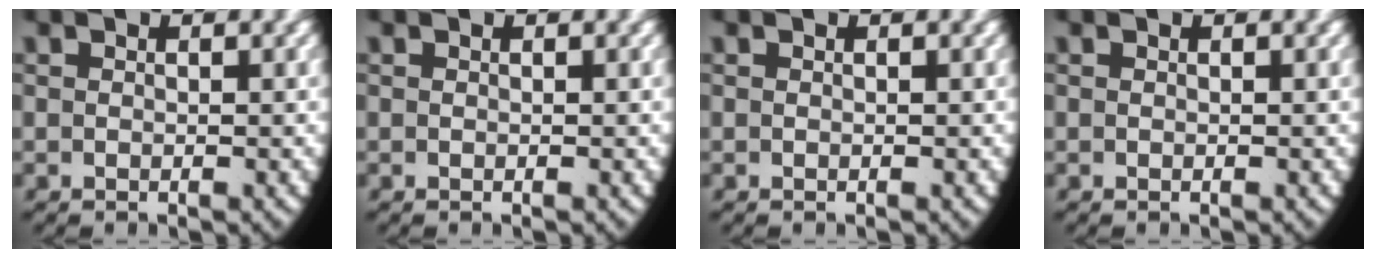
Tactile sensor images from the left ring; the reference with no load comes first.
{"total": 0.0}
{"total": 0.0}
{"total": 0.0}